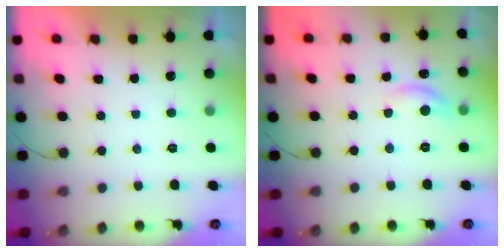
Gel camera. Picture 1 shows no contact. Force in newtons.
{"total": 8.5, "press": 8.5, "slide": 0.5}